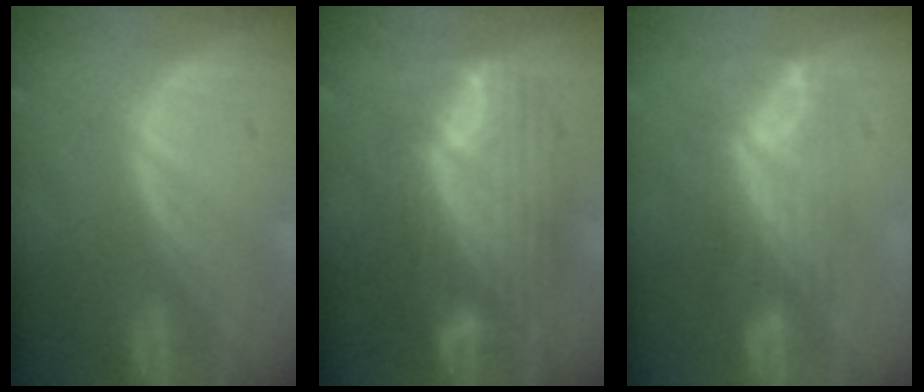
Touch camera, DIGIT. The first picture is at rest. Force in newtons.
{"total": 10.9, "press": 10.9, "slide": 0.8}
{"total": 7.9, "press": 6.6, "slide": 4.3}